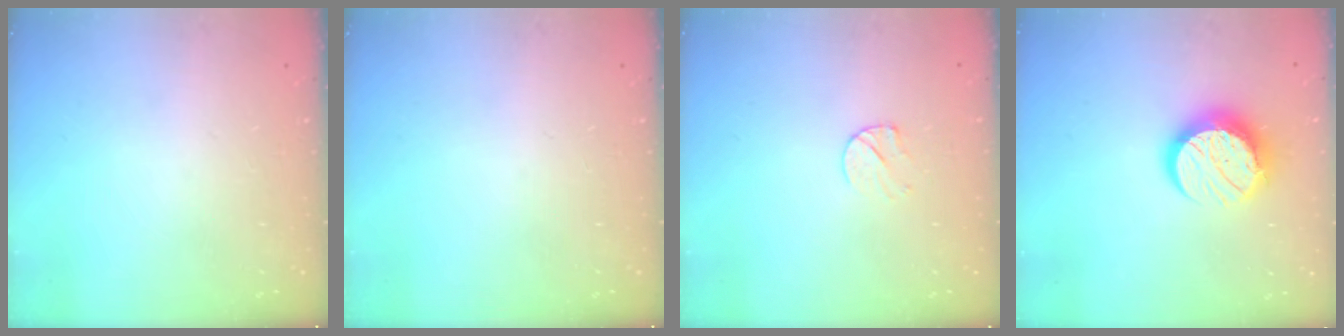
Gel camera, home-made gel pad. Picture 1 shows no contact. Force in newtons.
{"total": 0.0}
{"total": 6.2, "press": 6.1, "slide": 0.5}
{"total": 12.7, "press": 12.7, "slide": 0.9}